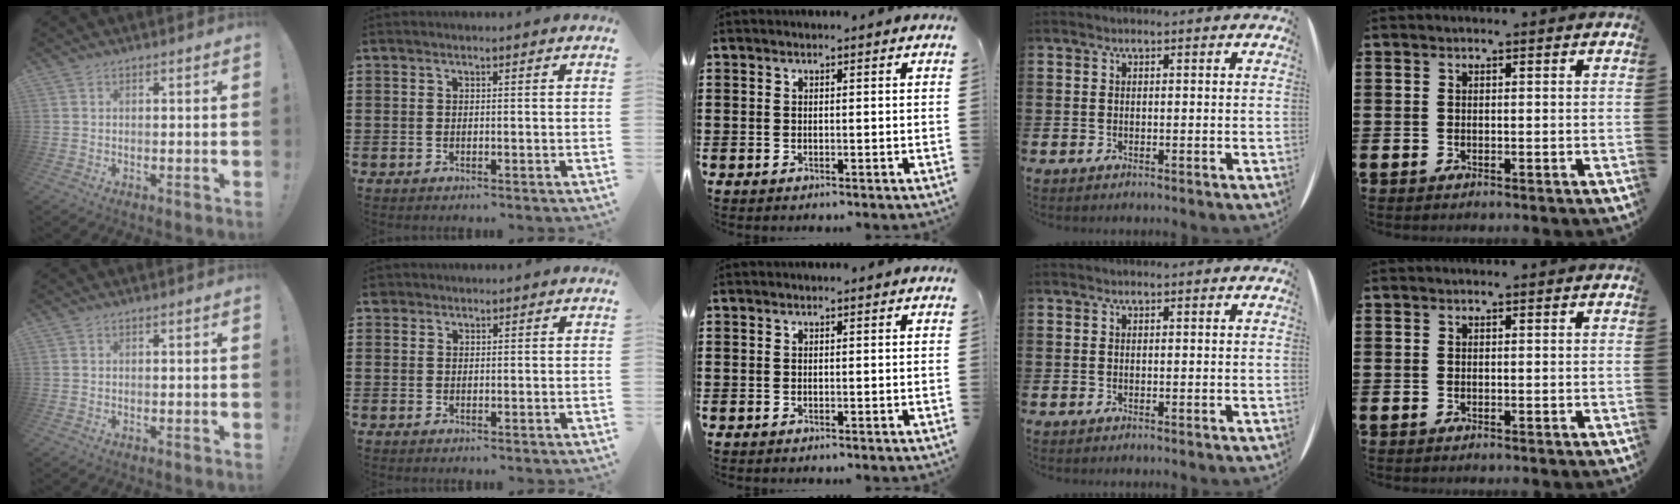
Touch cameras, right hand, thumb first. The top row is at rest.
{"index": {"total": 1.1, "force": [0.8, 0.7, -0.1], "torque": [-0.002, 0.004, 0.015]}}